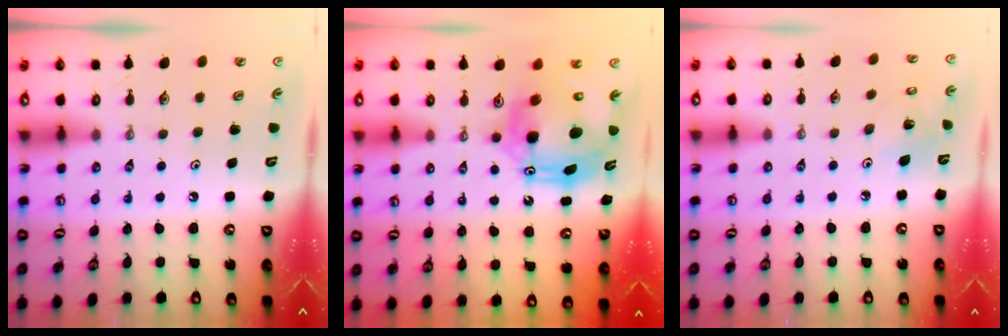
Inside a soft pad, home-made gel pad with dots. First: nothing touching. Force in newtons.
{"total": 14.7, "press": 14.6, "slide": 1.6}
{"total": 5.2, "press": 4.7, "slide": 2.2}